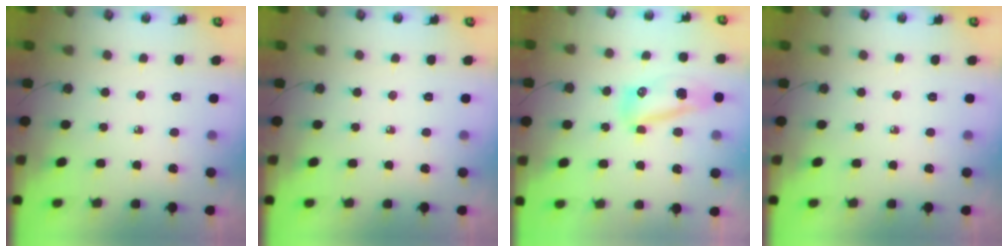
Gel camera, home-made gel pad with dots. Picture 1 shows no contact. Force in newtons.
{"total": 0.0}
{"total": 17.5, "press": 12.1, "slide": 12.6}
{"total": 0.0}